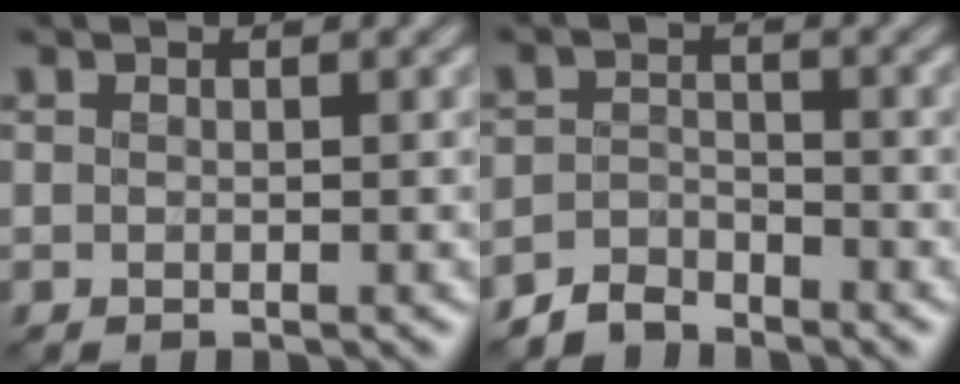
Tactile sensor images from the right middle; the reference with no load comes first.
{"total": 2.7, "force": [-2.6, 0.8, 0.3], "torque": [-0.006, 0.005, -0.059]}